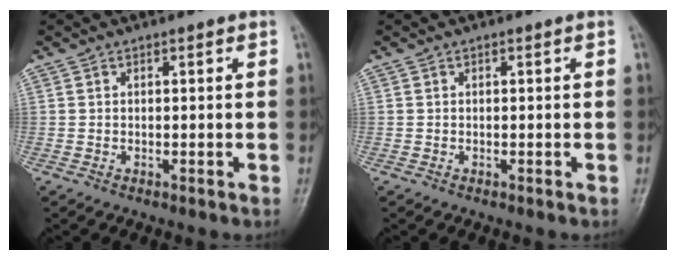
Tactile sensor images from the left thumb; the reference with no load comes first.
{"total": 0.0}